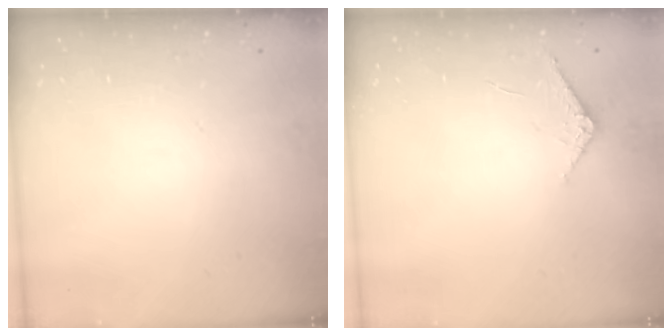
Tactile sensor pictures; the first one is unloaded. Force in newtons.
{"total": 6.1, "press": 6.1, "slide": 0.5}